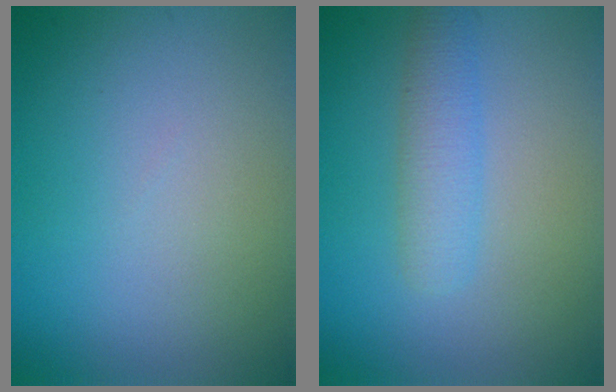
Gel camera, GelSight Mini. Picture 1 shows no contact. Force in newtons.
{"total": 2.8, "press": 2.8, "slide": 0.1}